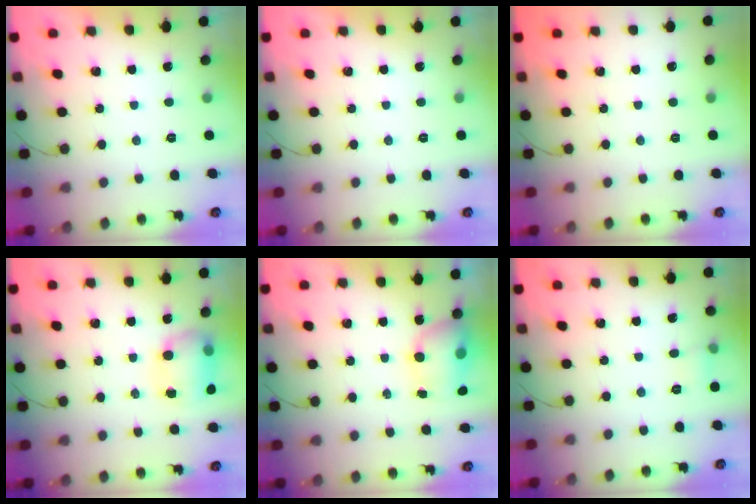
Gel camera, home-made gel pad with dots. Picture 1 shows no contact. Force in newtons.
{"total": 0.0}
{"total": 0.0}
{"total": 8.3, "press": 8.0, "slide": 2.0}
{"total": 8.0, "press": 8.0, "slide": 0.5}
{"total": 4.2, "press": 4.0, "slide": 1.5}